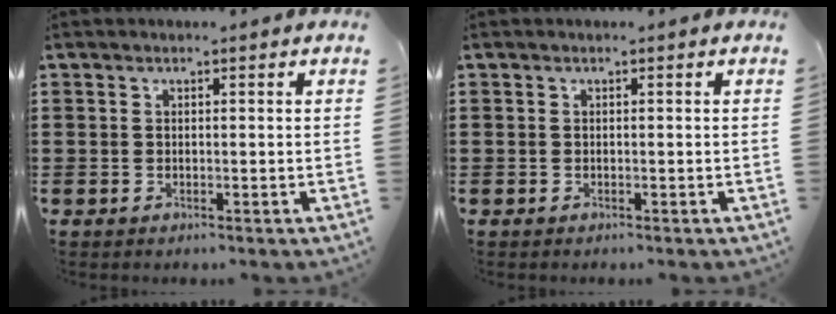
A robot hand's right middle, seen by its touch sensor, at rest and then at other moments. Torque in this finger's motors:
{"motor_torque": [0.09, 0.02, -0.01, 0.00]}